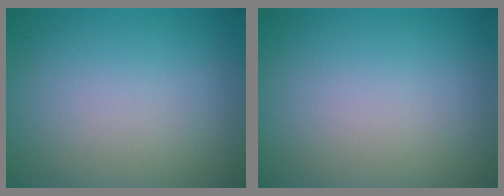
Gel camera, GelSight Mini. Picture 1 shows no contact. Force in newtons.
{"total": 0.0}